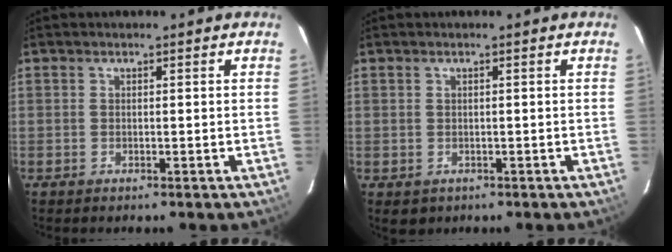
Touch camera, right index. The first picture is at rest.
{"total": 1.9, "force": [-0.2, 1.9, 0.5], "torque": [-0.006, -0.002, 0.002]}